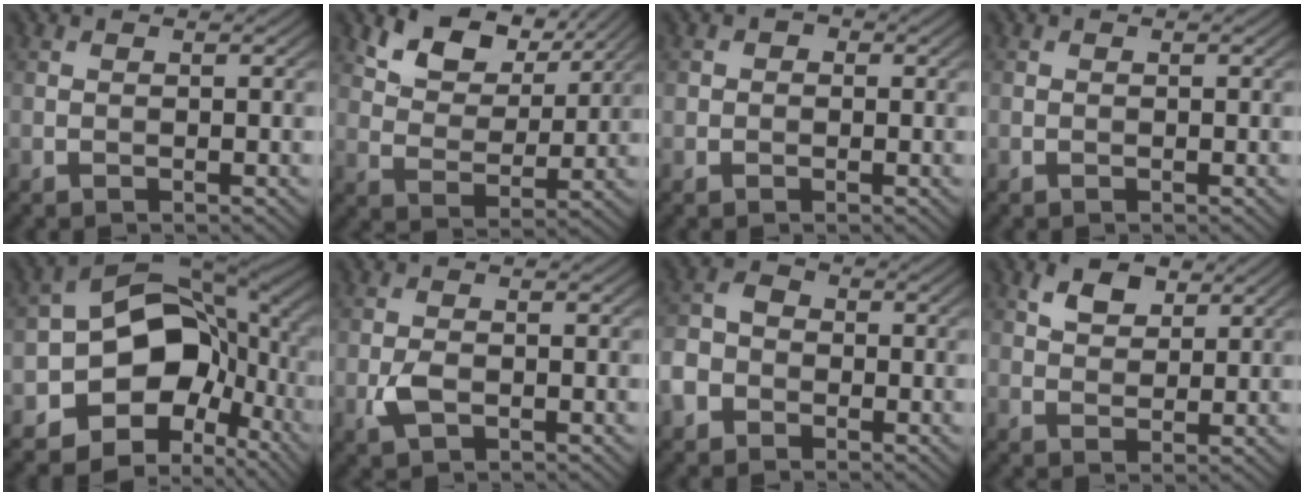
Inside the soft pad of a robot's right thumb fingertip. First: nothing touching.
{"total": 8.5, "force": [5.3, 4.6, 4.8], "torque": [-0.103, -0.005, 0.095]}
{"total": 1.8, "force": [0.3, 1.7, 0.5], "torque": [-0.006, -0.001, -0.001]}
{"total": 0.0}
{"total": 13.5, "force": [-3.5, 9.5, 8.9], "torque": [-0.148, -0.018, -0.071]}
{"total": 2.6, "force": [-0.8, 1.4, 2.0], "torque": [-0.047, -0.004, -0.017]}
{"total": 4.7, "force": [-2.4, 3.5, 1.9], "torque": [-0.053, 0.000, -0.063]}
{"total": 3.7, "force": [2.3, 2.1, 2.1], "torque": [-0.046, 0.002, 0.042]}